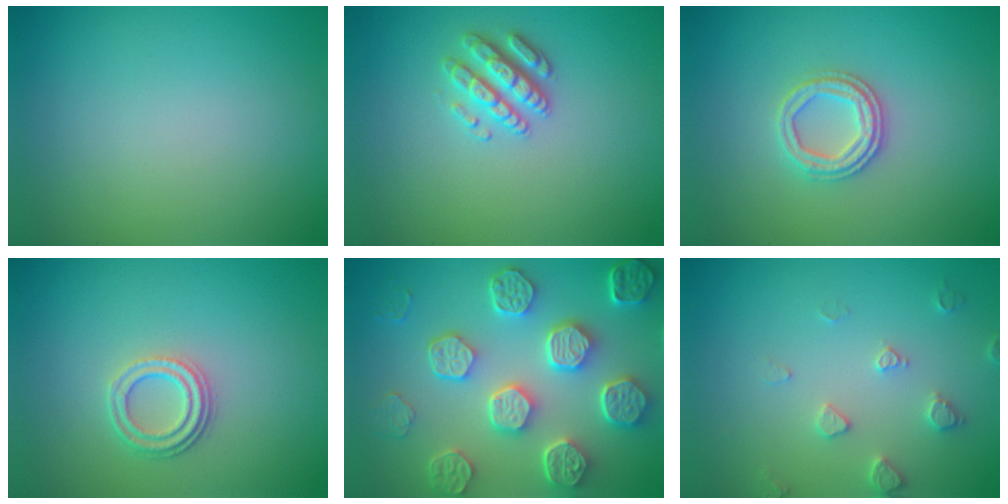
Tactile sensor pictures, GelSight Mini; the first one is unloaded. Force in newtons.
{"total": 2.6, "press": 2.6, "slide": 0.5}
{"total": 2.8, "press": 2.6, "slide": 1.0}
{"total": 2.8, "press": 2.3, "slide": 1.6}
{"total": 8.5, "press": 6.4, "slide": 5.6}
{"total": 2.2, "press": 2.2, "slide": 0.4}